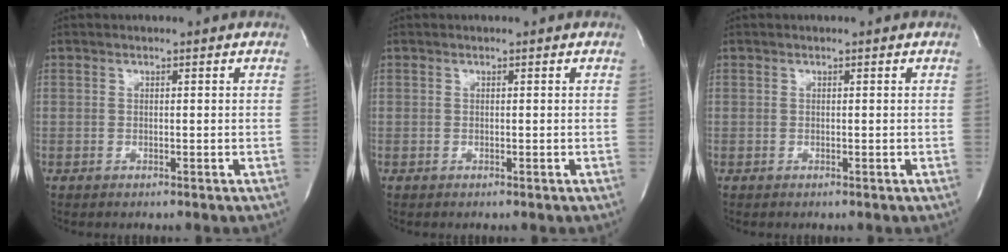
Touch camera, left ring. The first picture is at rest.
{"total": 0.0}
{"total": 0.0}